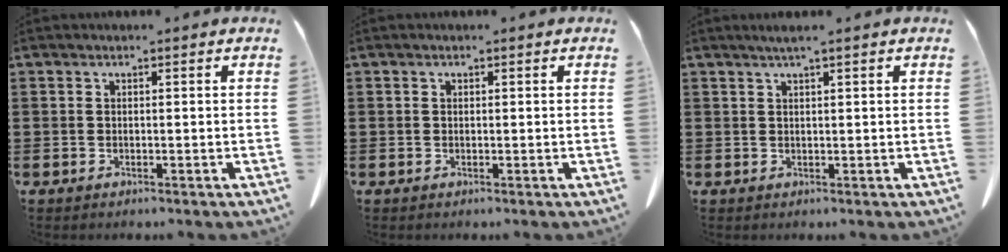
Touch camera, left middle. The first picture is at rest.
{"total": 0.0}
{"total": 1.6, "force": [1.1, -0.1, 1.2], "torque": [-0.023, -0.002, 0.021]}